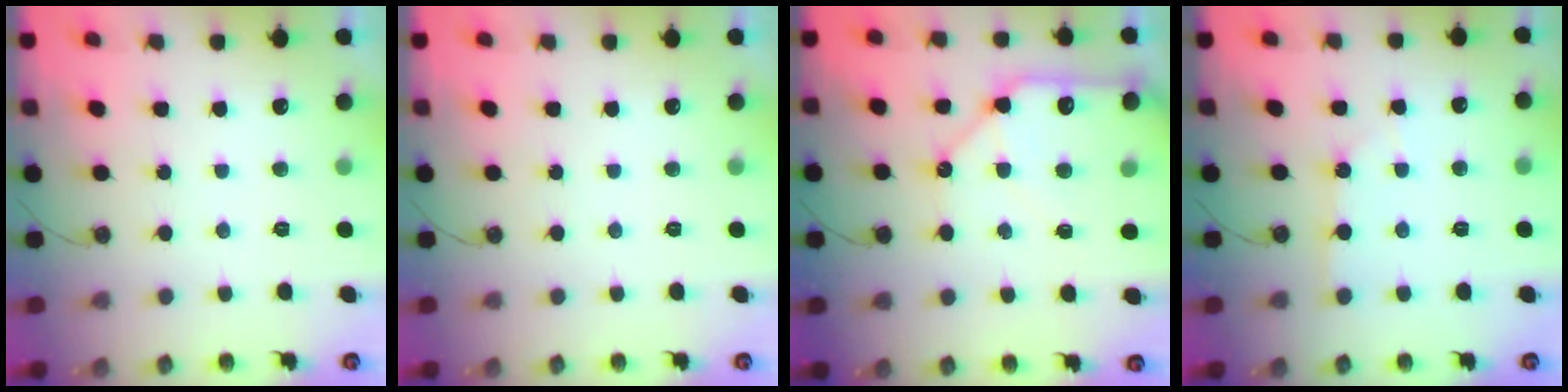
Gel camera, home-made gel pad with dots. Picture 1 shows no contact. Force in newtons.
{"total": 0.0}
{"total": 12.7, "press": 12.6, "slide": 1.8}
{"total": 2.2, "press": 2.2, "slide": 0.3}